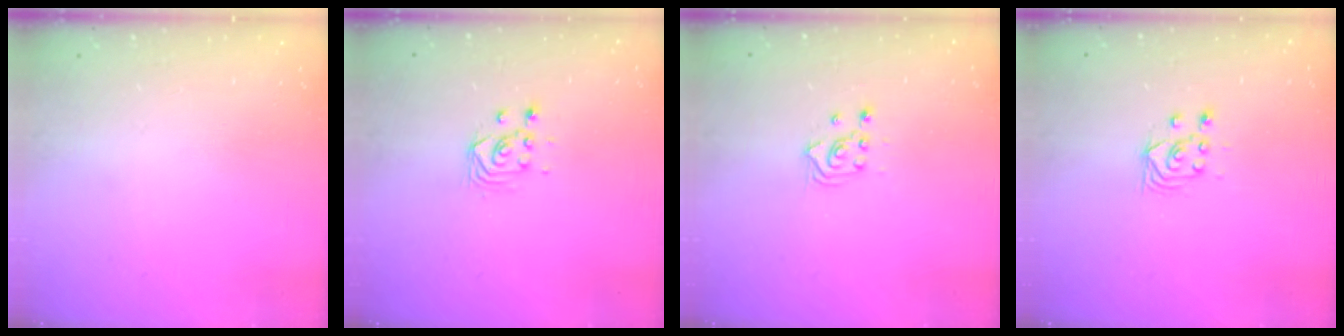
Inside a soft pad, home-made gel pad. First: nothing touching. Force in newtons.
{"total": 3.3, "press": 3.1, "slide": 1.0}
{"total": 2.4, "press": 2.2, "slide": 0.8}
{"total": 3.5, "press": 3.2, "slide": 1.4}